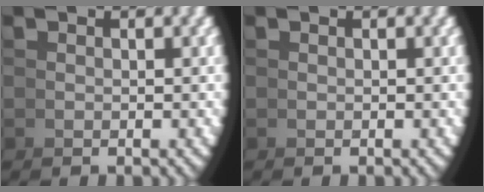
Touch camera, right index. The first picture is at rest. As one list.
[{"total": 0.0}]